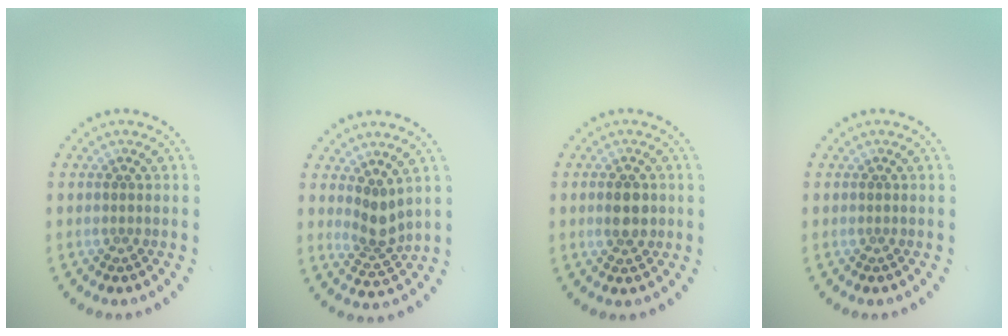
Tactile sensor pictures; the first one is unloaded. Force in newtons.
{"total": 2.4, "press": 1.9, "slide": 1.6}
{"total": 2.9, "press": 2.9, "slide": 0.1}
{"total": 0.0}